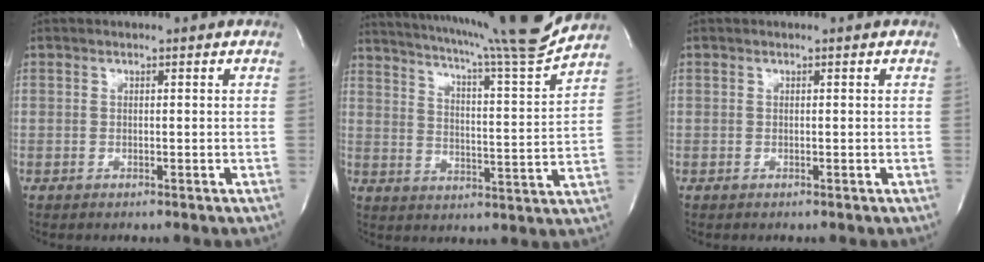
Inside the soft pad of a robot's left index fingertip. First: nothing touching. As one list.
[{"total": 17.4, "force": [15.8, -1.8, 7.2], "torque": [-0.127, -0.054, 0.220]}, {"total": 0.0}]